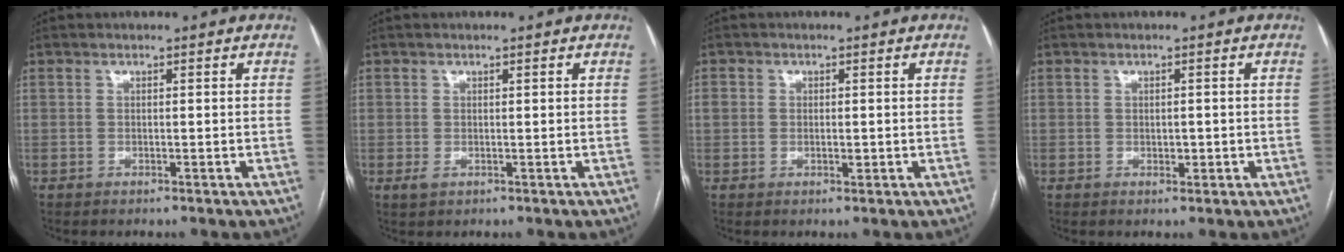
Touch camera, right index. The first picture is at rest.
{"total": 1.3, "force": [-0.1, 1.1, 0.7], "torque": [-0.010, 0.001, 0.003]}
{"total": 2.6, "force": [-0.1, 1.9, 1.8], "torque": [-0.028, 0.005, 0.001]}
{"total": 1.6, "force": [-0.2, 1.0, 1.2], "torque": [-0.016, 0.000, 0.001]}